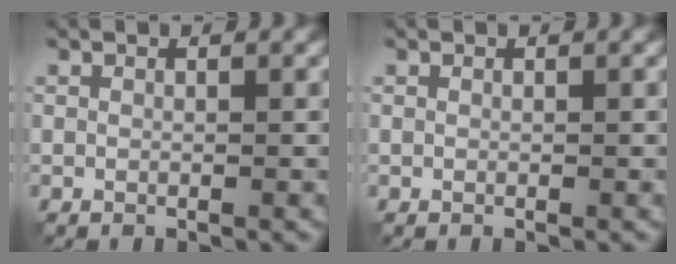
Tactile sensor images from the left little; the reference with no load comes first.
{"total": 0.0}